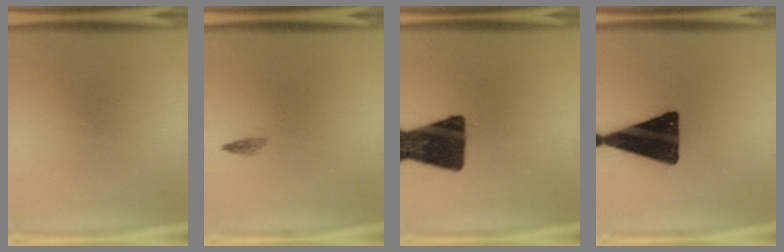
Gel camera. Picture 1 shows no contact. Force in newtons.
{"total": 0.8}
{"total": 16.5}
{"total": 18.4}